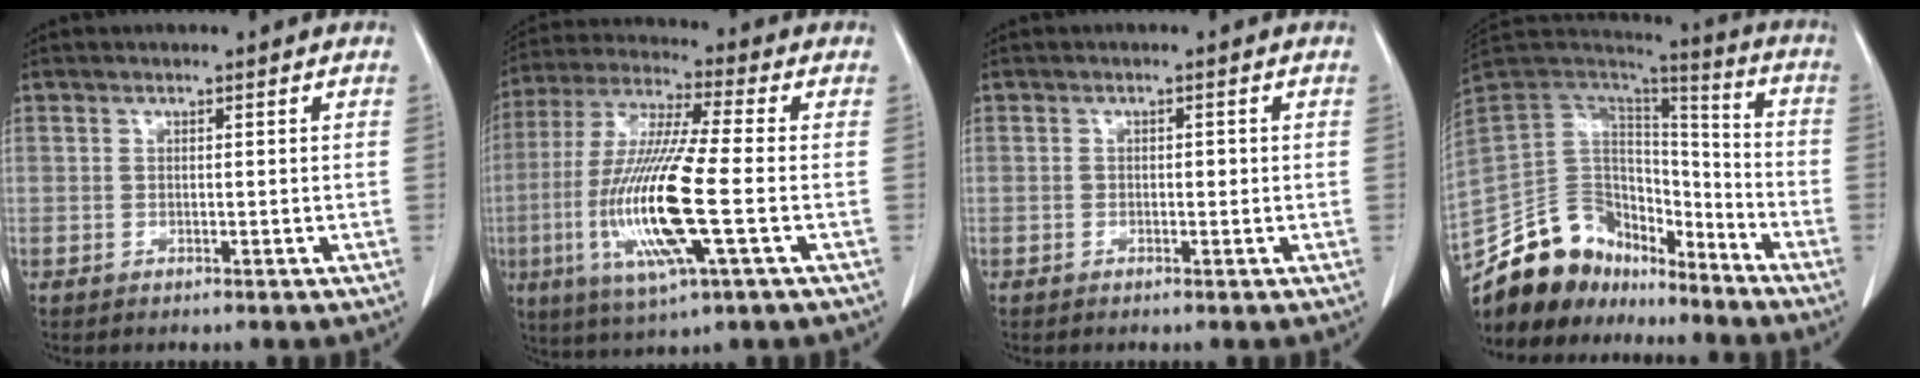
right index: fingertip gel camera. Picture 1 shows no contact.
{"total": 16.6, "force": [-3.4, 1.2, 16.2], "torque": [-0.340, -0.015, -0.066]}
{"total": 1.0, "force": [0.0, 0.7, 0.8], "torque": [-0.008, 0.003, -0.001]}
{"total": 16.7, "force": [-14.1, 8.0, 3.6], "torque": [-0.059, 0.075, -0.243]}